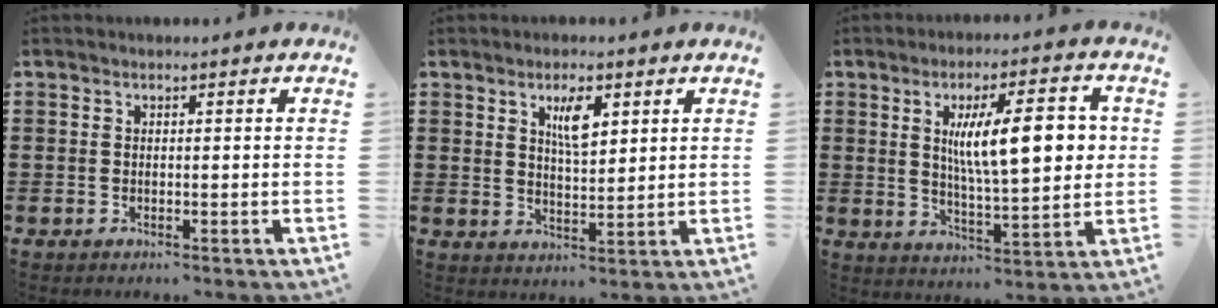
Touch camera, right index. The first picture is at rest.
{"total": 4.8, "force": [2.3, 1.6, 3.9], "torque": [-0.067, 0.000, 0.036]}
{"total": 12.4, "force": [2.6, 3.8, 11.5], "torque": [-0.190, 0.002, 0.039]}